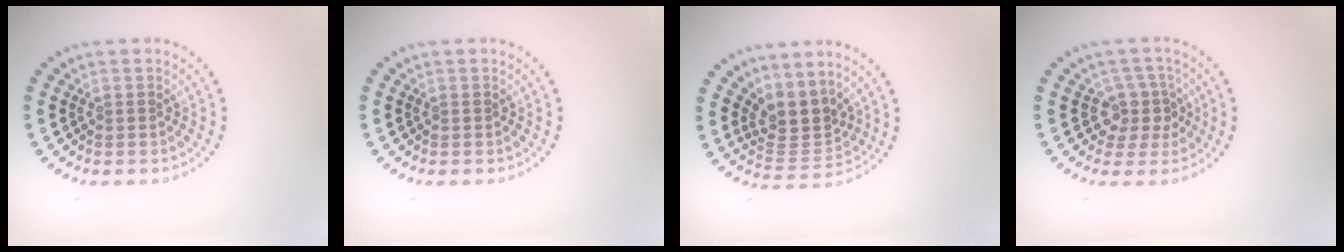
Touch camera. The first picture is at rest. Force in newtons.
{"total": 0.0}
{"total": 3.5, "press": 2.6, "slide": 2.4}
{"total": 2.9, "press": 2.4, "slide": 1.7}